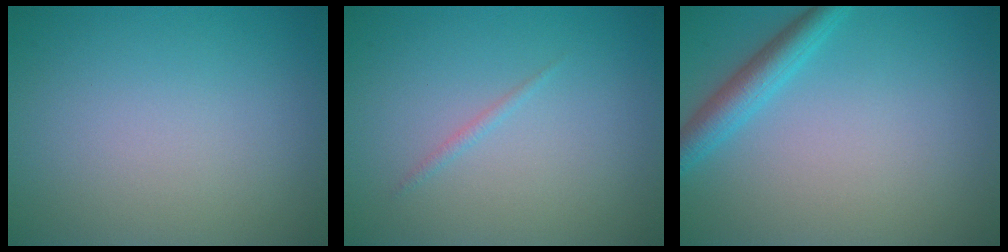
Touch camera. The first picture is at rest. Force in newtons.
{"total": 0.6, "press": 0.6, "slide": 0.1}
{"total": 3.0, "press": 3.0, "slide": 0.2}